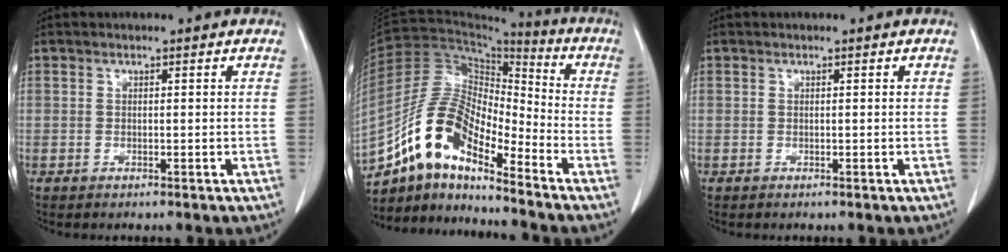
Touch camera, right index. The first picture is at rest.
{"total": 12.4, "force": [-9.2, 3.8, 7.5], "torque": [-0.157, 0.034, -0.169]}
{"total": 0.0}